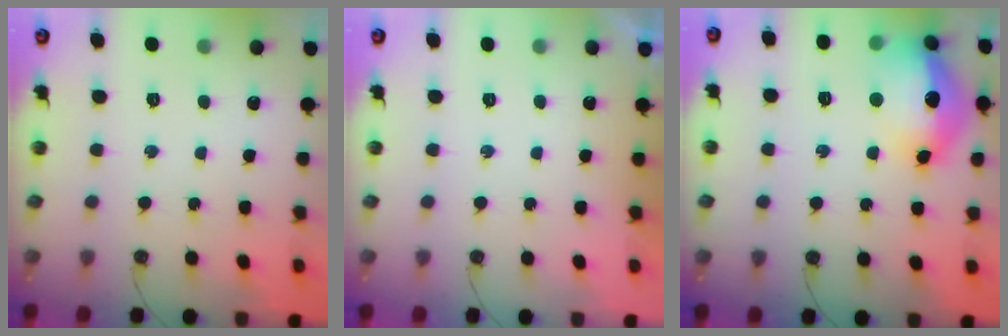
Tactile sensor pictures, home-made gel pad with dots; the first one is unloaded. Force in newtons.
{"total": 0.0}
{"total": 18.6, "press": 18.5, "slide": 1.6}